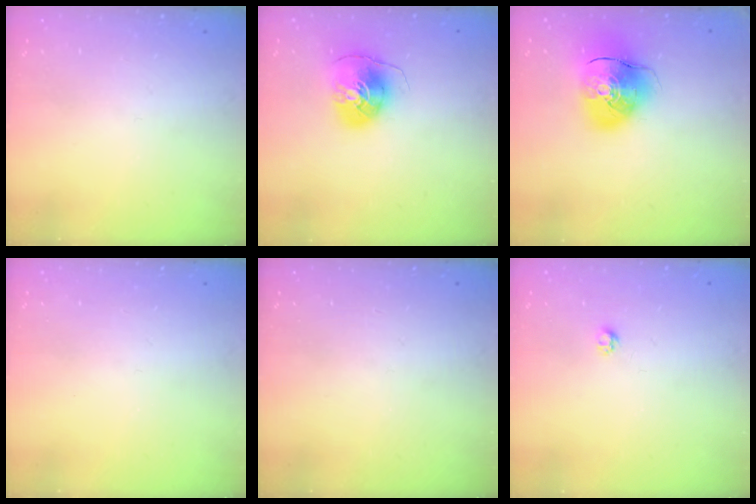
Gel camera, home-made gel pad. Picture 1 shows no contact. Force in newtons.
{"total": 8.5, "press": 8.4, "slide": 0.7}
{"total": 12.5, "press": 12.3, "slide": 2.1}
{"total": 0.0}
{"total": 0.0}
{"total": 2.7, "press": 2.7, "slide": 0.4}